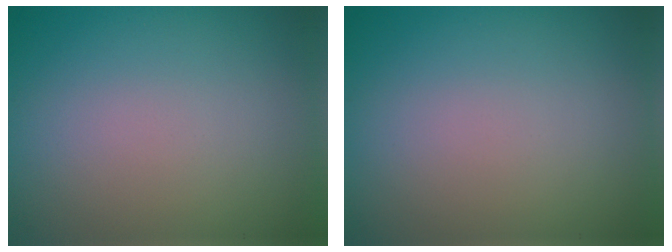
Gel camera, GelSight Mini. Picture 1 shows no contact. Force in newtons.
{"total": 0.0}